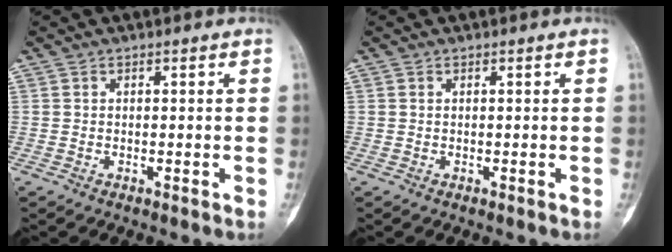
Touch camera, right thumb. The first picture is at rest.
{"total": 0.0}